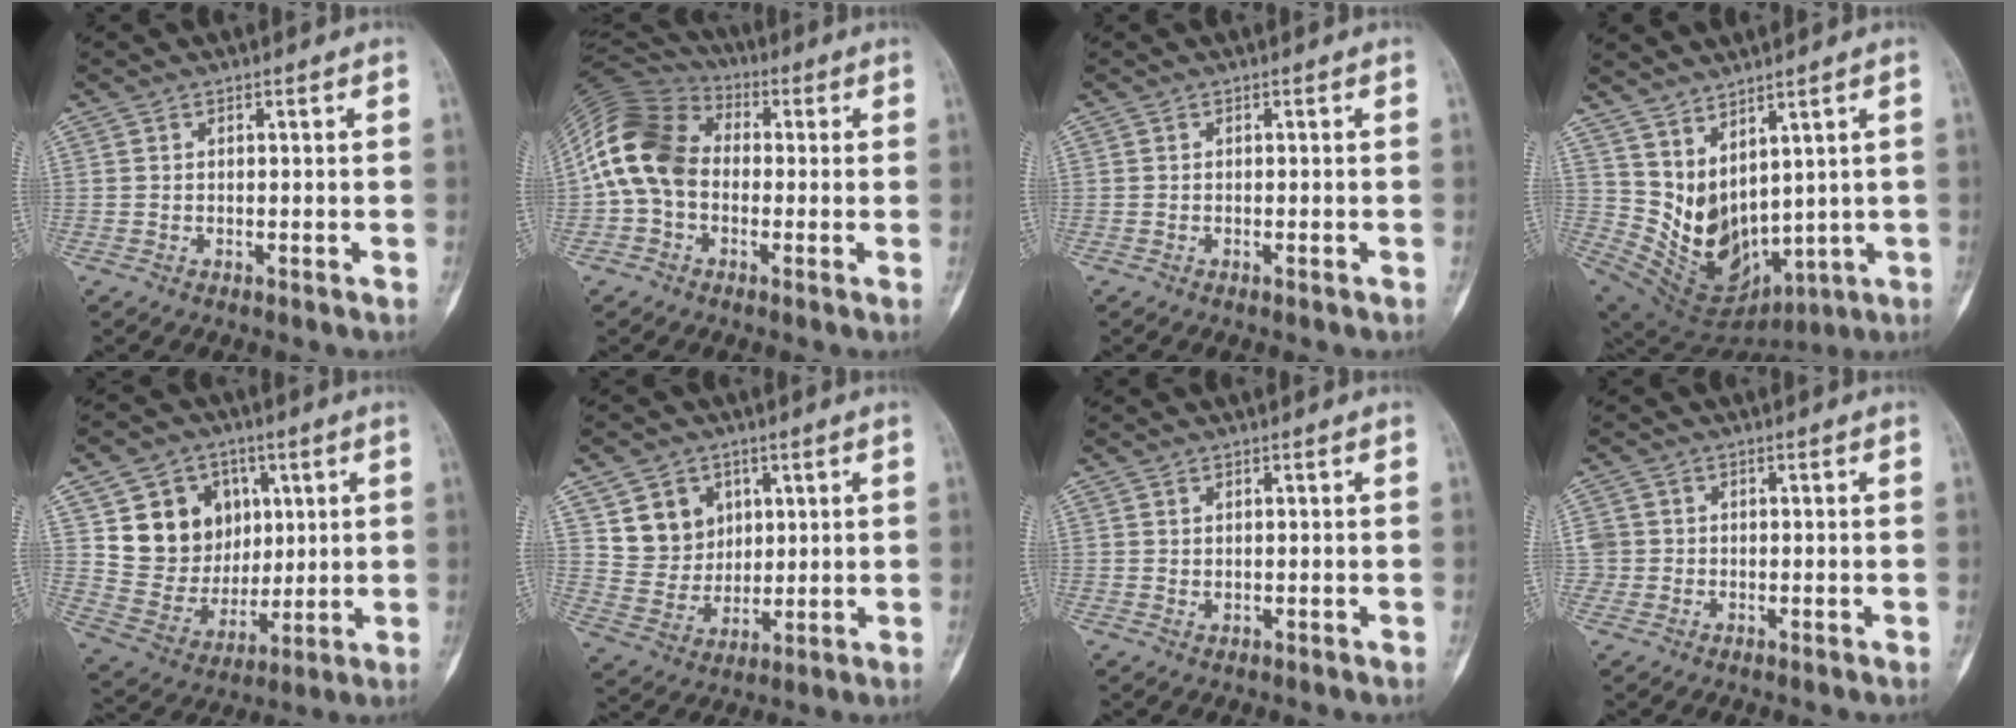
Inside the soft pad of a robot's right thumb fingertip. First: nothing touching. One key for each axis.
{"total": 14.9, "fx": -0.5, "fy": 11.1, "fz": 9.9, "tx": -0.191, "ty": 0.034, "tz": -0.022}
{"total": 0.5, "fx": -0.3, "fy": 0.1, "fz": 0.4, "tx": -0.010, "ty": -0.001, "tz": -0.003}
{"total": 12.6, "fx": 5.0, "fy": 7.4, "fz": 8.9, "tx": -0.130, "ty": -0.038, "tz": 0.132}
{"total": 15.5, "fx": 5.1, "fy": 13.2, "fz": 6.3, "tx": -0.058, "ty": -0.012, "tz": 0.108}
{"total": 9.7, "fx": 4.1, "fy": 8.2, "fz": 3.1, "tx": -0.020, "ty": -0.023, "tz": 0.085}
{"total": 0.5, "fx": 0.3, "fy": 0.3, "fz": 0.3, "tx": -0.002, "ty": -0.003, "tz": 0.006}
{"total": 2.6, "fx": -0.1, "fy": 2.5, "fz": 0.2, "tx": 0.013, "ty": 0.007, "tz": -0.002}